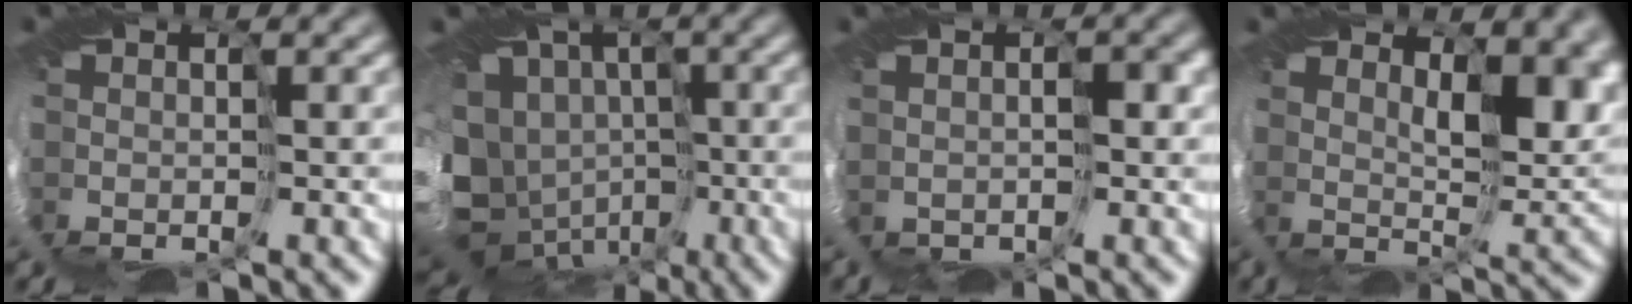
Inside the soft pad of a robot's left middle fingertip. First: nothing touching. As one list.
[{"total": 14.3, "force": [-3.7, 12.1, 6.7], "torque": [-0.163, -0.012, -0.073]}, {"total": 1.4, "force": [0.2, 0.9, 1.0], "torque": [-0.014, 0.014, 0.009]}, {"total": 5.2, "force": [3.0, 1.6, 3.9], "torque": [-0.061, 0.003, 0.050]}]